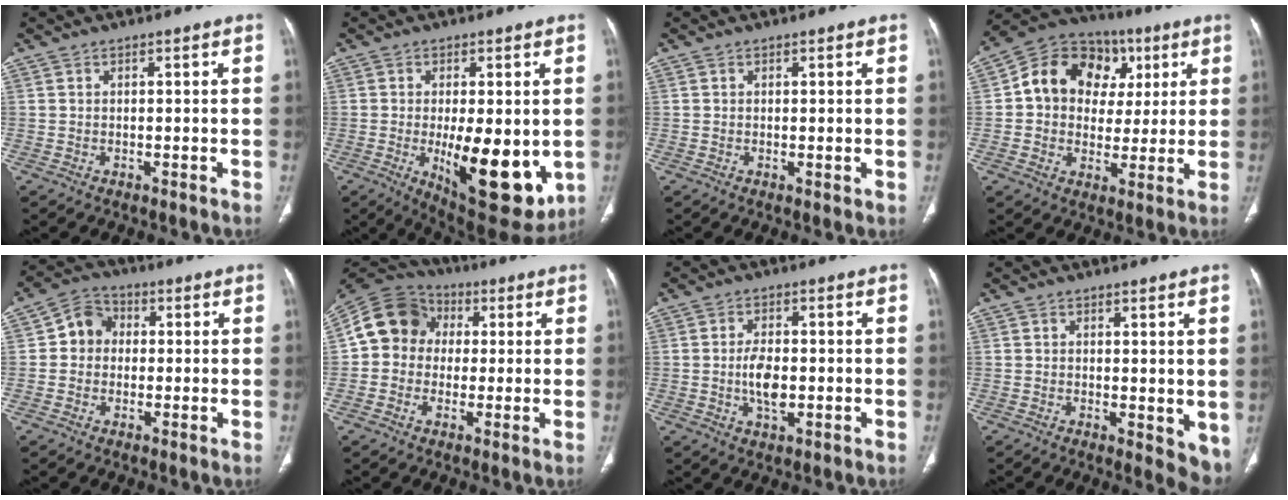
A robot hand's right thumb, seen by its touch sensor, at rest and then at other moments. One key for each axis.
{"total": 17.4, "fx": -2.7, "fy": 6.9, "fz": 15.7, "tx": -0.214, "ty": -0.034, "tz": -0.018}
{"total": 0.7, "fx": 0.1, "fy": 0.2, "fz": 0.7, "tx": -0.016, "ty": -0.006, "tz": 0.002}
{"total": 16.3, "fx": 3.6, "fy": 13.4, "fz": 8.7, "tx": -0.097, "ty": 0.024, "tz": 0.053}
{"total": 6.4, "fx": 0.3, "fy": 5.6, "fz": 3.0, "tx": -0.027, "ty": 0.016, "tz": -0.007}
{"total": 11.9, "fx": 1.4, "fy": 10.4, "fz": 5.6, "tx": -0.085, "ty": 0.025, "tz": 0.009}
{"total": 5.4, "fx": -0.7, "fy": 2.8, "fz": 4.6, "tx": -0.080, "ty": -0.001, "tz": -0.014}
{"total": 5.8, "fx": 0.3, "fy": 2.7, "fz": 5.2, "tx": -0.053, "ty": -0.017, "tz": 0.007}